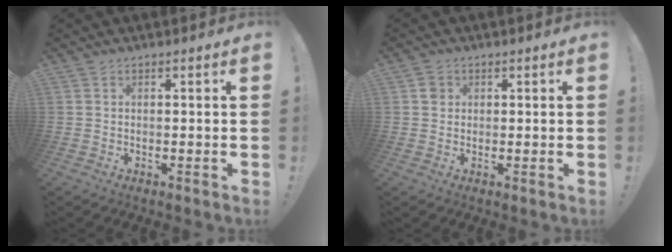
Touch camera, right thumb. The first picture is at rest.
{"total": 2.4, "force": [0.7, 2.2, 0.6], "torque": [0.000, -0.001, 0.011]}